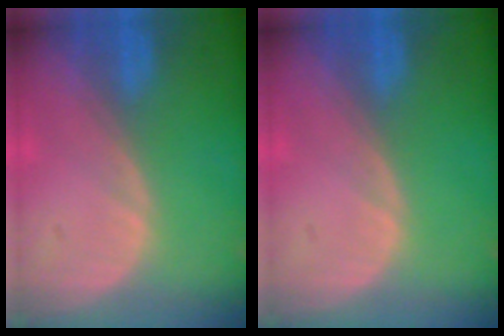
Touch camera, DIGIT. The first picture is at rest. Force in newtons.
{"total": 0.0}